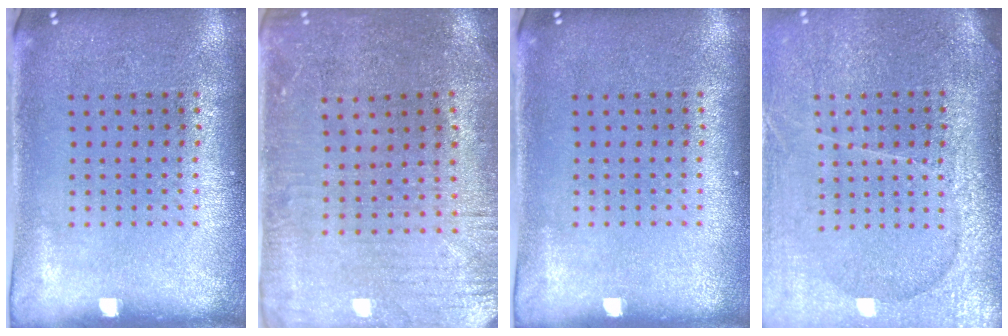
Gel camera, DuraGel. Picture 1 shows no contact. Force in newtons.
{"total": 0.7, "press": 0.5, "slide": 0.5}
{"total": 0.0}
{"total": 4.1, "press": 3.6, "slide": 2.0}